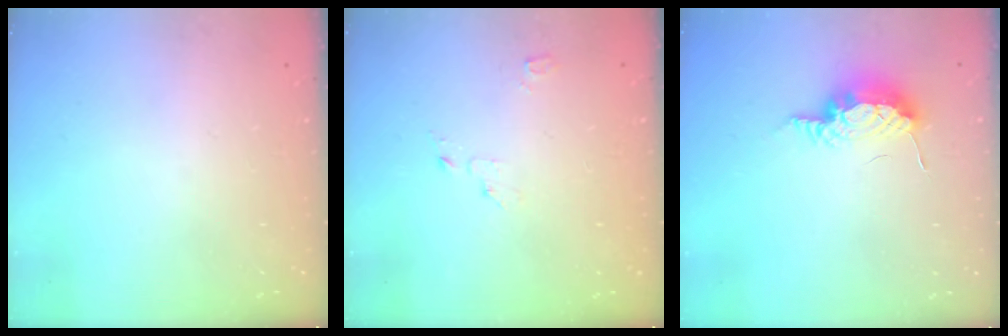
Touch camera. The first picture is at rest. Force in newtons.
{"total": 2.4, "press": 2.4, "slide": 0.3}
{"total": 8.4, "press": 8.2, "slide": 1.6}